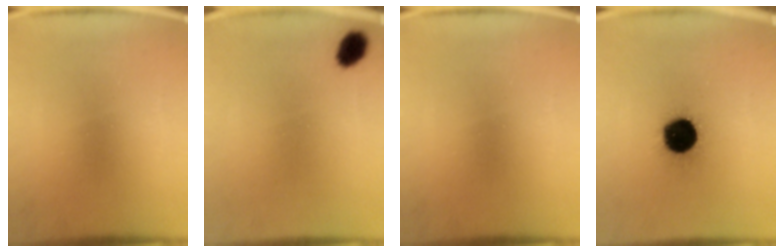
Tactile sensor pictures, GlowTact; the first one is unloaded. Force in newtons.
{"total": 4.6}
{"total": 0.0}
{"total": 17.6}